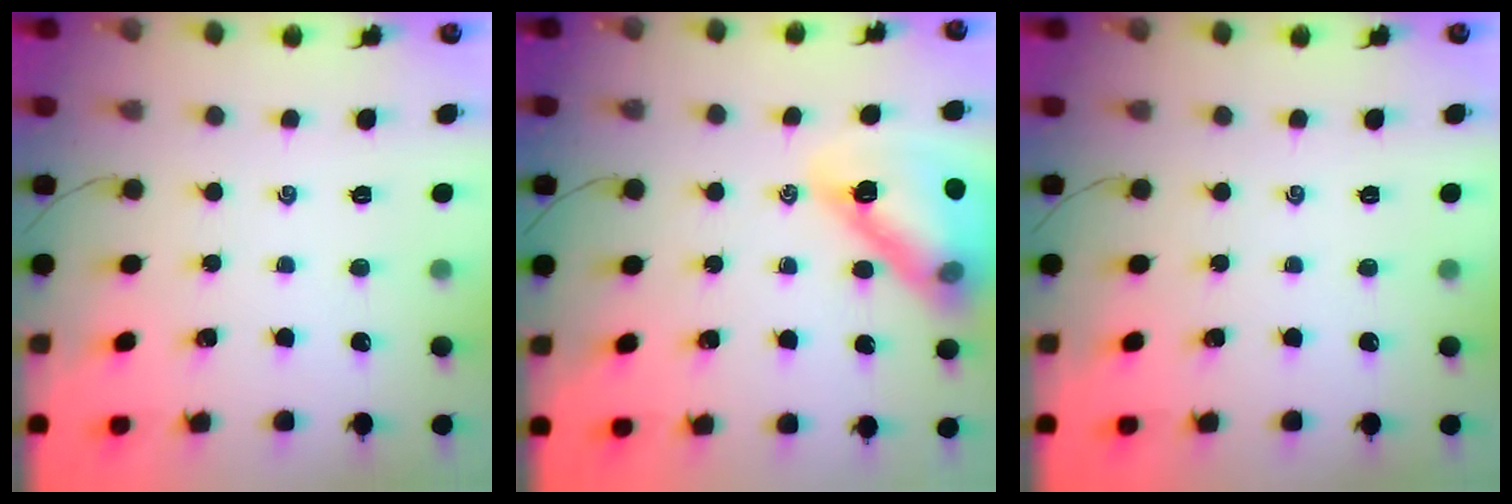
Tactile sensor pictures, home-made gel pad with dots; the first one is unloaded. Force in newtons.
{"total": 20.5, "press": 20.2, "slide": 3.4}
{"total": 0.0}